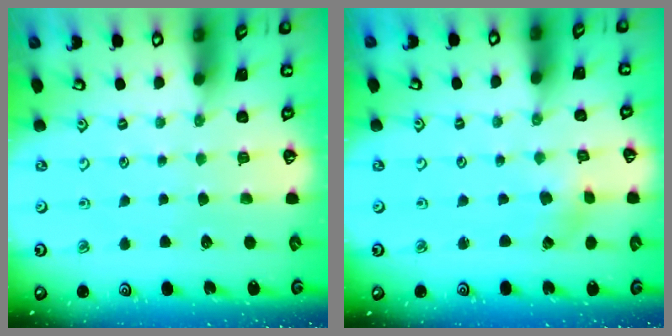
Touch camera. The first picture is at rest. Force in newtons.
{"total": 1.2, "press": 1.2, "slide": 0.2}